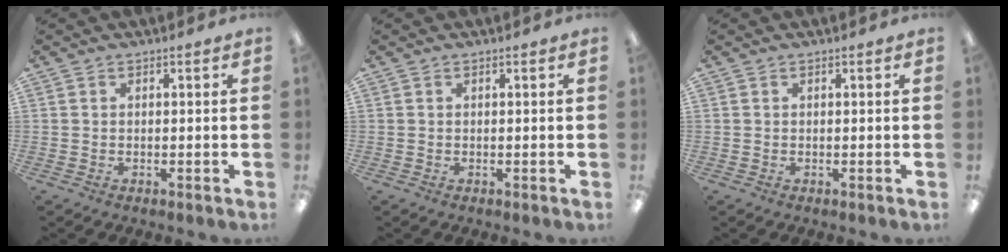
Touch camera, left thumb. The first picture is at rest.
{"total": 0.0}
{"total": 0.0}